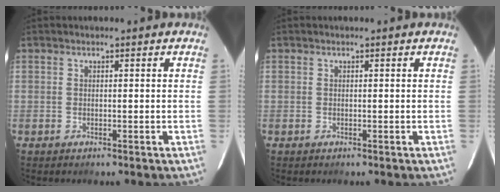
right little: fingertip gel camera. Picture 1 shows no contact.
{"total": 0.0}